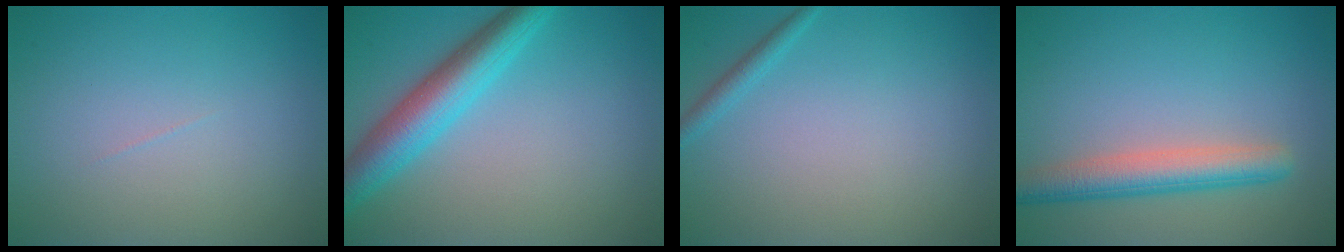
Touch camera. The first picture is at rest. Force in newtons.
{"total": 5.6, "press": 5.6, "slide": 0.2}
{"total": 1.1, "press": 1.1, "slide": 0.1}
{"total": 4.3, "press": 4.3, "slide": 0.2}